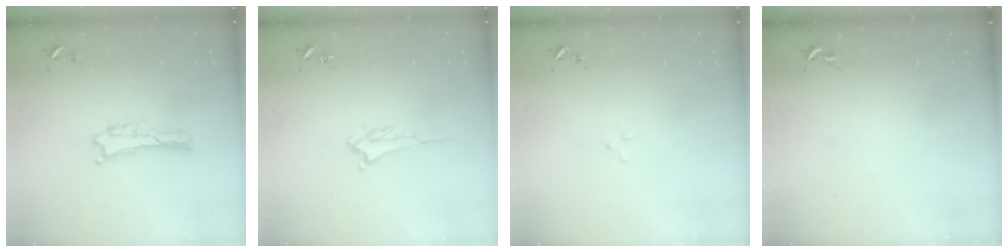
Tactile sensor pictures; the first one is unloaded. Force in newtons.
{"total": 1.2, "press": 1.1, "slide": 0.5}
{"total": 0.8, "press": 0.8, "slide": 0.2}
{"total": 0.0}